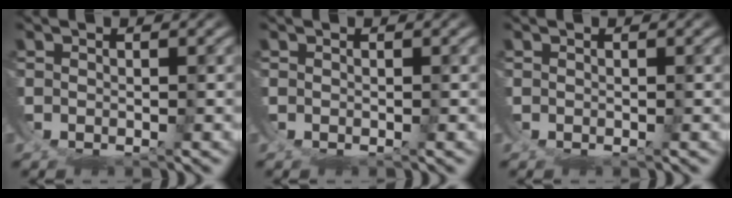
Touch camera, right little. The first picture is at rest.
{"total": 0.0}
{"total": 0.0}